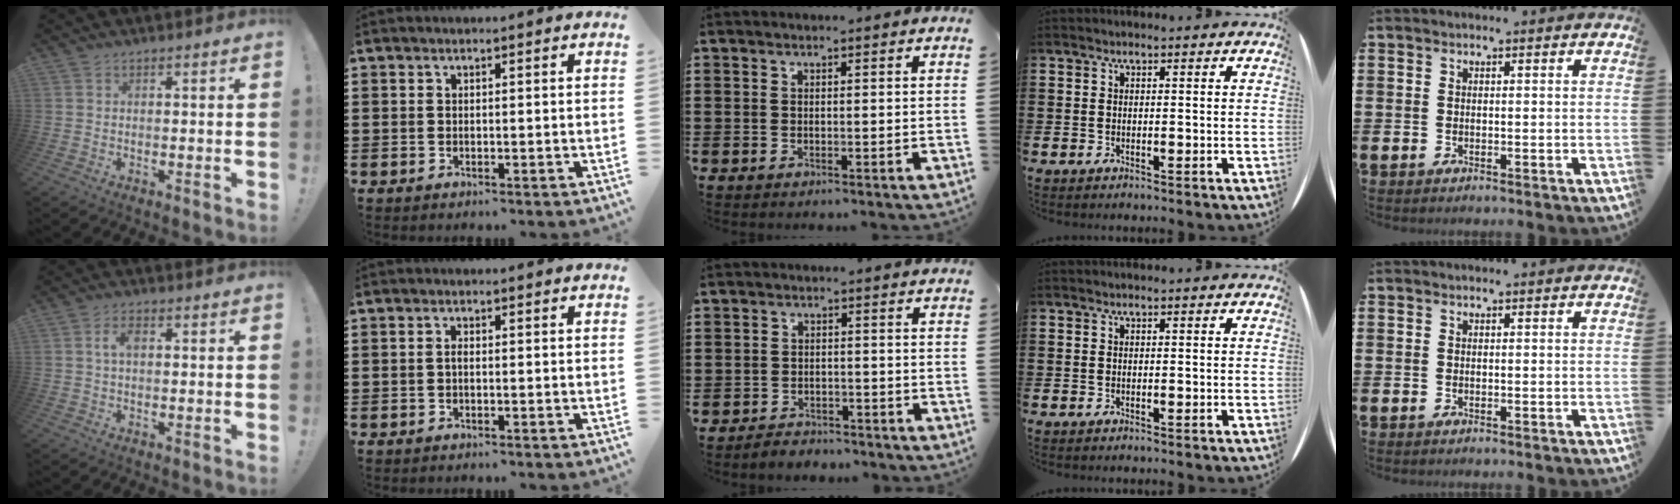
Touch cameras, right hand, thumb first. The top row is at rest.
{"thumb": {"total": 3.3, "force": [0.6, 1.8, 2.7], "torque": [-0.054, 0.009, 0.007]}, "index": {"total": 0.9, "force": [-0.3, 0.3, 0.8], "torque": [-0.018, -0.003, -0.005]}, "middle": {"total": 2.9, "force": [-2.8, 0.7, -0.3], "torque": [-0.002, 0.004, -0.063]}}